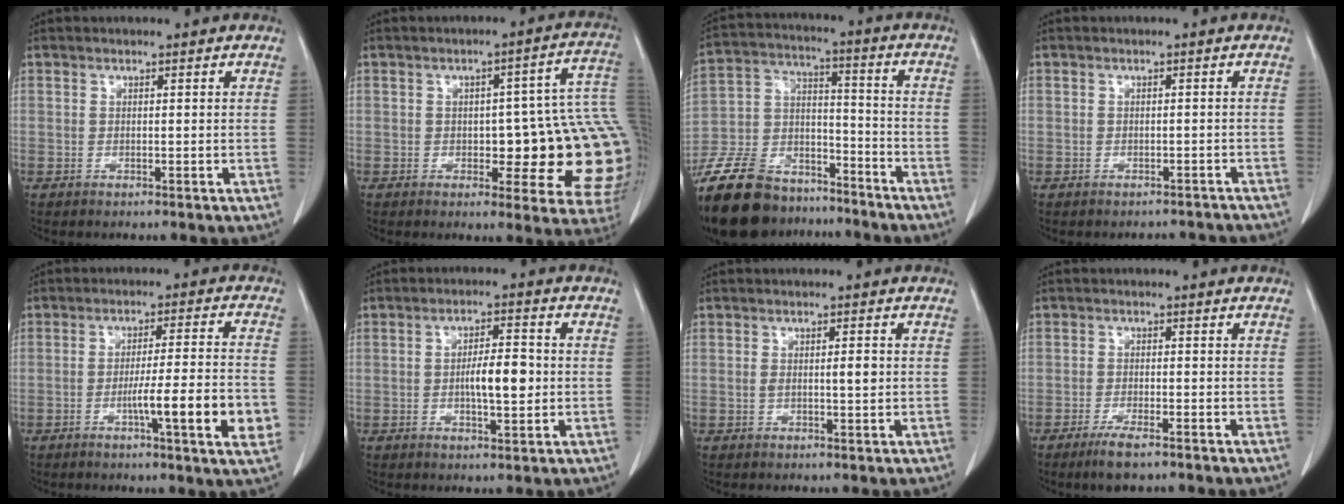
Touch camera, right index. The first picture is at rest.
{"total": 17.7, "force": [-0.6, 6.1, 16.6], "torque": [-0.128, 0.028, 0.000]}
{"total": 21.3, "force": [-17.1, 9.4, 8.7], "torque": [-0.219, -0.001, -0.295]}
{"total": 4.3, "force": [-3.8, 2.1, -0.2], "torque": [0.008, 0.012, -0.041]}
{"total": 11.6, "force": [-3.4, -0.2, 11.0], "torque": [-0.159, -0.010, -0.055]}
{"total": 6.3, "force": [-0.5, 1.7, 6.1], "torque": [-0.107, 0.006, -0.008]}
{"total": 2.7, "force": [0.1, 0.6, 2.6], "torque": [-0.047, 0.000, 0.002]}
{"total": 4.1, "force": [-2.9, 0.6, 2.8], "torque": [-0.054, -0.007, -0.049]}